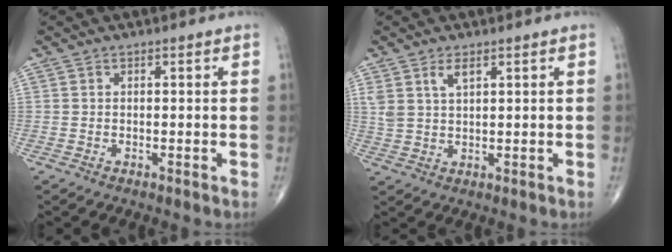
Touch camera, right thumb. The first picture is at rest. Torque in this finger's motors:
{"motor_torque": [0.15, 0.33, 0.43, 0.31, 0.01]}